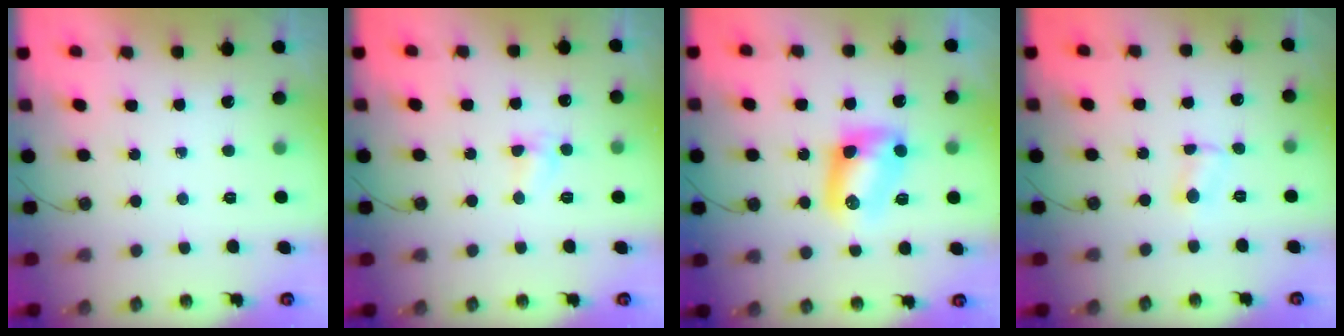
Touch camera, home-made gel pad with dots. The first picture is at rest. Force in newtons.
{"total": 5.3, "press": 5.2, "slide": 0.5}
{"total": 9.0, "press": 9.0, "slide": 0.4}
{"total": 2.7, "press": 2.6, "slide": 0.5}